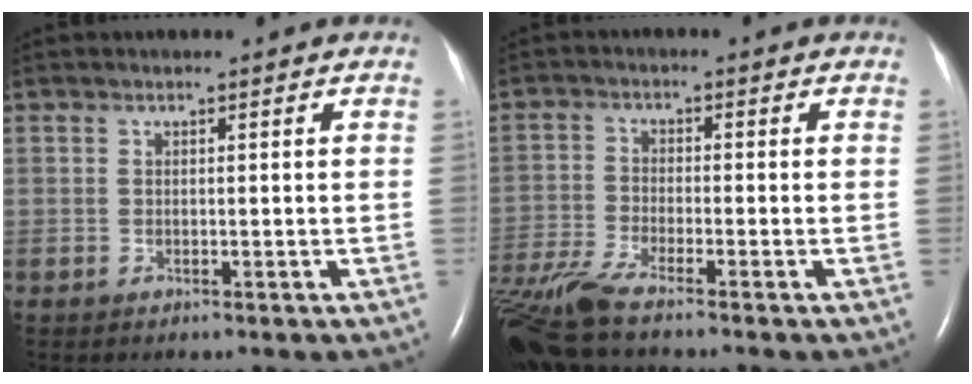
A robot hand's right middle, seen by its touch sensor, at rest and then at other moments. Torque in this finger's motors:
{"motor_torque": [0.97, -0.94, 0.20, 0.07]}